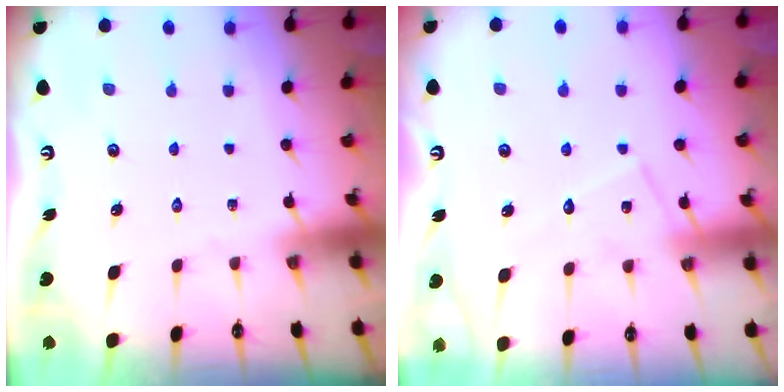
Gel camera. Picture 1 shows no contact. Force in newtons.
{"total": 9.6, "press": 9.6, "slide": 0.6}